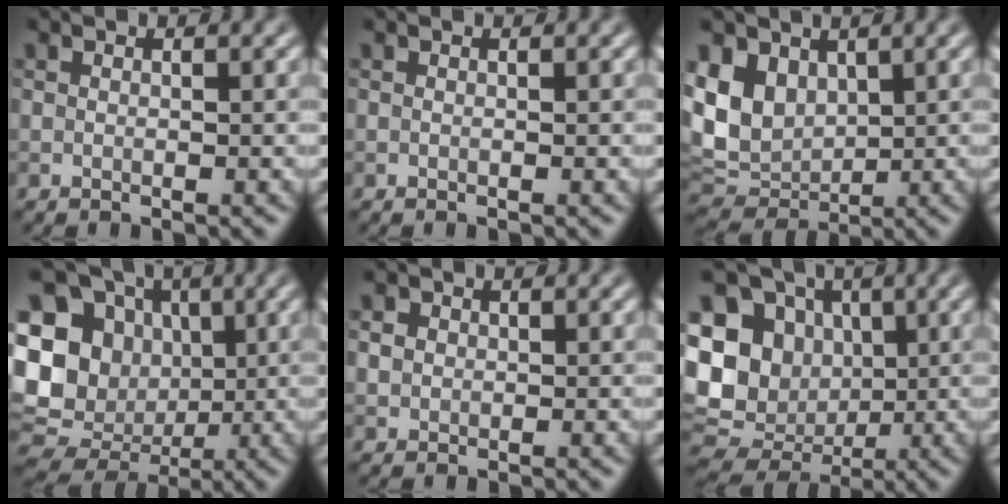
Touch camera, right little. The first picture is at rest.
{"total": 0.0}
{"total": 7.3, "force": [2.1, 5.4, 4.4], "torque": [-0.111, -0.004, 0.041]}
{"total": 15.2, "force": [0.2, 13.4, 7.2], "torque": [-0.171, 0.011, -0.001]}
{"total": 1.5, "force": [0.4, 1.3, 0.5], "torque": [-0.010, 0.000, 0.011]}
{"total": 13.9, "force": [0.9, 12.0, 6.9], "torque": [-0.150, 0.002, 0.003]}